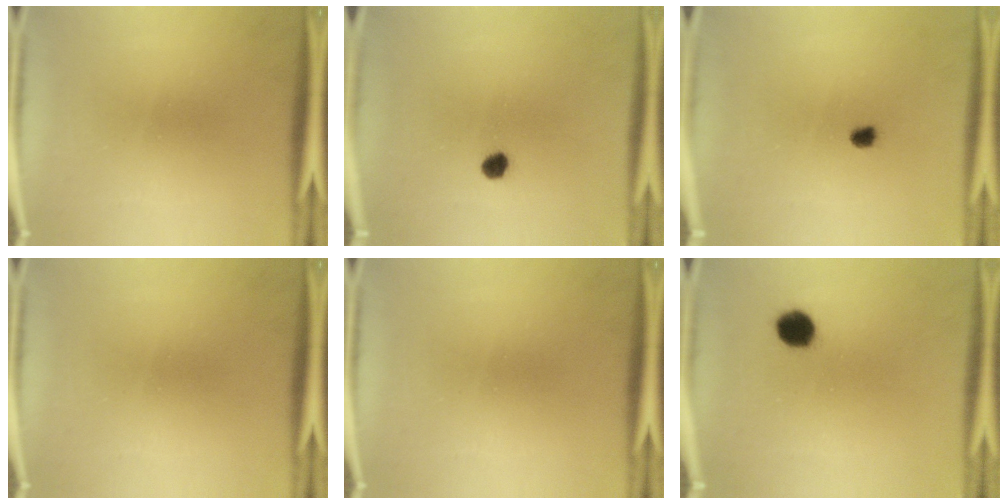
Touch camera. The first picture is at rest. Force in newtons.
{"total": 2.2}
{"total": 1.7}
{"total": 0.0}
{"total": 0.0}
{"total": 5.3}